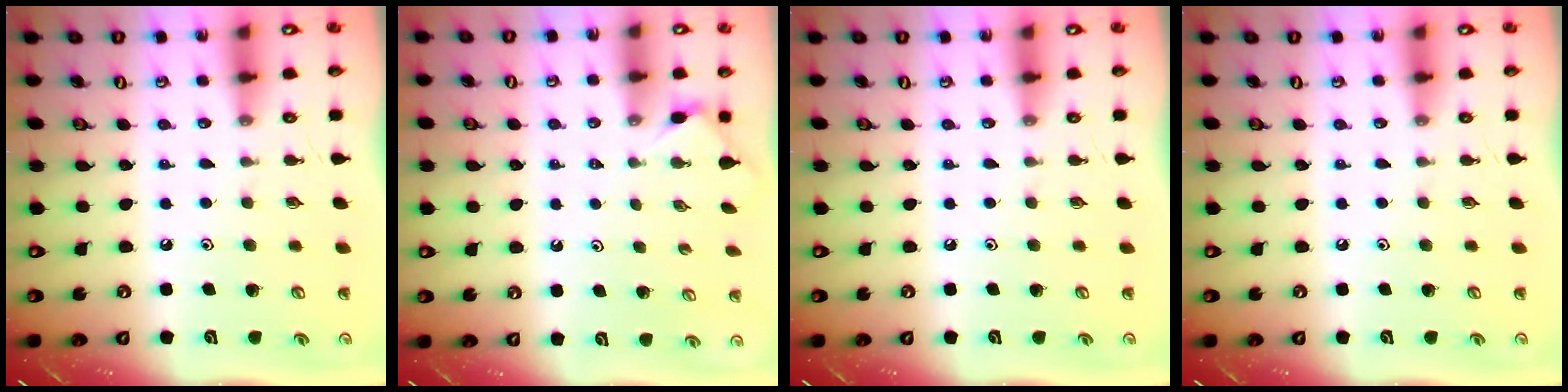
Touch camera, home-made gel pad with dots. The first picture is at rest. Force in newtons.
{"total": 1.6, "press": 1.5, "slide": 0.4}
{"total": 0.0}
{"total": 0.0}